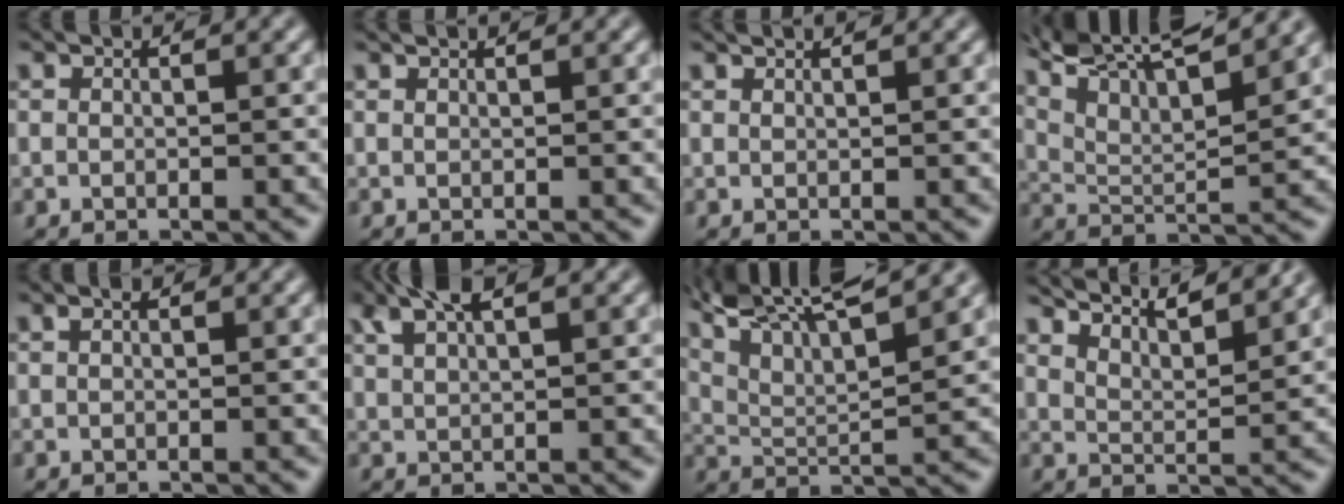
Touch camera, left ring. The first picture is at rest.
{"total": 1.2, "force": [1.0, 0.3, 0.5], "torque": [-0.002, 0.007, -0.002]}
{"total": 1.8, "force": [1.5, 0.5, 0.8], "torque": [-0.004, 0.016, 0.000]}
{"total": 10.4, "force": [7.8, 2.3, 6.5], "torque": [-0.130, 0.025, 0.116]}
{"total": 1.1, "force": [0.4, 0.6, 0.8], "torque": [-0.005, 0.002, 0.004]}
{"total": 4.4, "force": [2.6, 1.4, 3.2], "torque": [-0.057, 0.024, 0.043]}
{"total": 11.5, "force": [8.7, 2.7, 7.1], "torque": [-0.134, 0.033, 0.121]}
{"total": 7.1, "force": [6.0, 1.7, 3.5], "torque": [-0.045, 0.024, 0.063]}